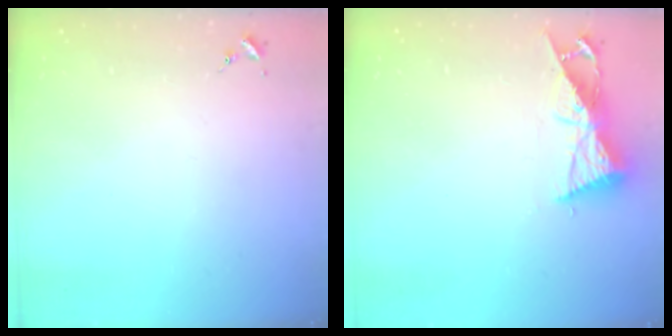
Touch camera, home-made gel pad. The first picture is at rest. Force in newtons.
{"total": 9.5, "press": 9.4, "slide": 0.7}